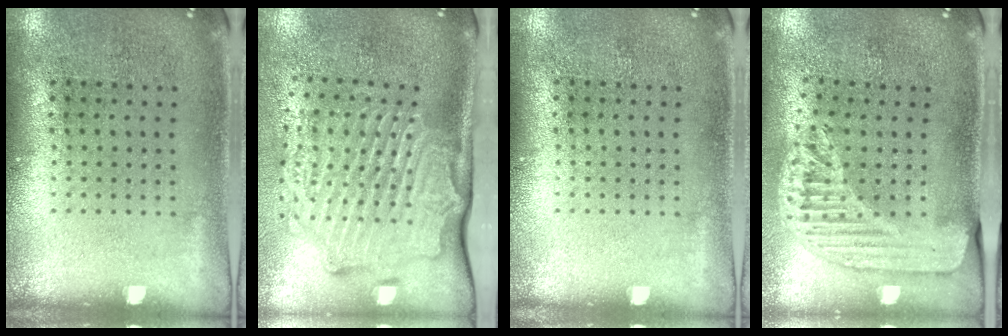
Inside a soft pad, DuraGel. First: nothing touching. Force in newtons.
{"total": 3.1, "press": 2.3, "slide": 2.1}
{"total": 0.0}
{"total": 1.5, "press": 1.5, "slide": 0.3}